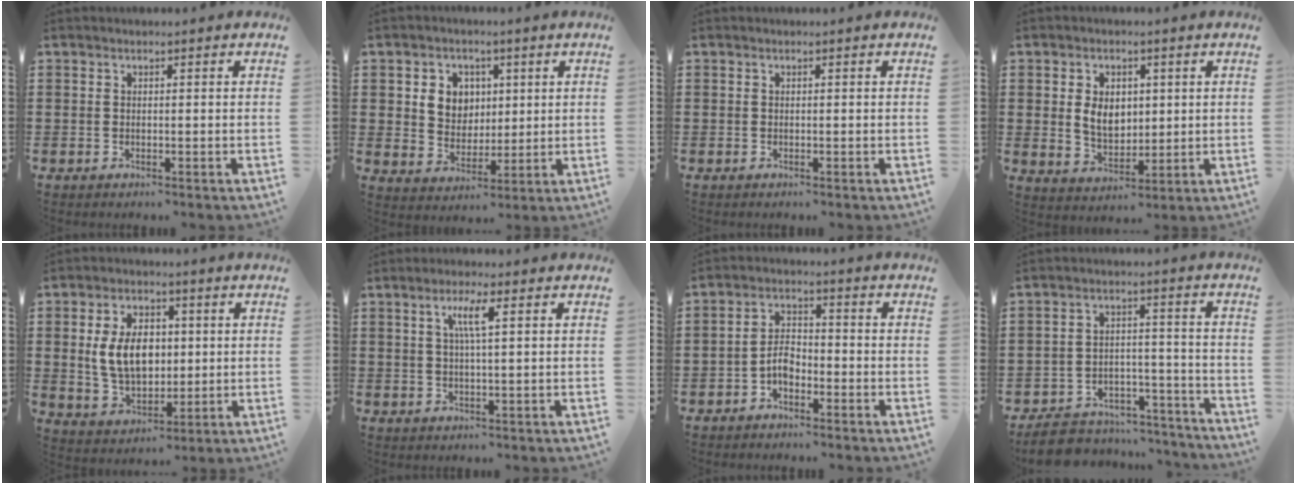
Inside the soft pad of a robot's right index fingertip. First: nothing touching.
{"total": 5.7, "force": [1.5, 5.2, 1.8], "torque": [-0.044, 0.011, 0.023]}
{"total": 0.0}
{"total": 5.5, "force": [0.8, 4.1, 3.7], "torque": [-0.066, 0.006, 0.010]}
{"total": 8.7, "force": [0.9, 5.8, 6.5], "torque": [-0.147, 0.009, 0.010]}
{"total": 3.7, "force": [1.0, 0.0, 3.5], "torque": [-0.071, 0.001, 0.012]}
{"total": 3.9, "force": [-2.0, 2.2, 2.6], "torque": [-0.064, 0.003, -0.043]}
{"total": 6.8, "force": [-6.3, 2.2, 1.3], "torque": [-0.028, 0.020, -0.125]}